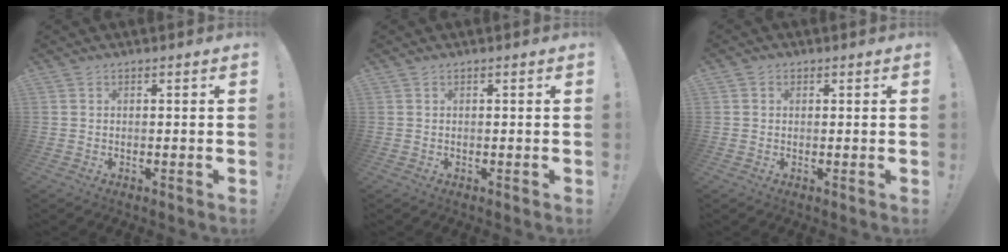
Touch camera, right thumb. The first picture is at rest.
{"total": 0.0}
{"total": 1.1, "force": [0.3, 1.1, 0.1], "torque": [0.007, -0.002, 0.004]}